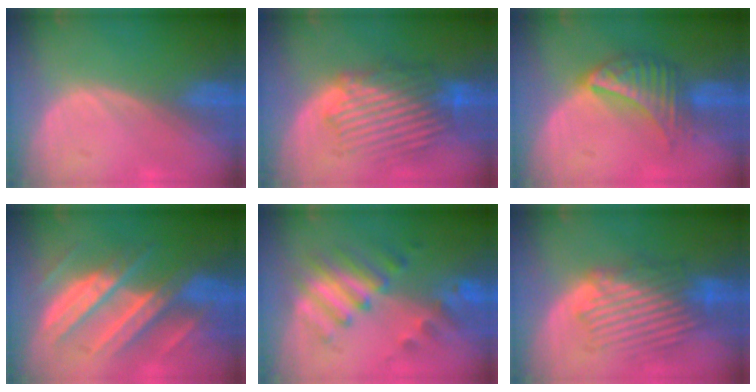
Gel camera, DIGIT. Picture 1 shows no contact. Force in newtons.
{"total": 9.1, "press": 8.6, "slide": 2.8}
{"total": 7.4, "press": 6.6, "slide": 3.5}
{"total": 10.2, "press": 10.2, "slide": 1.0}
{"total": 7.4, "press": 7.3, "slide": 1.3}
{"total": 8.5, "press": 8.1, "slide": 2.6}